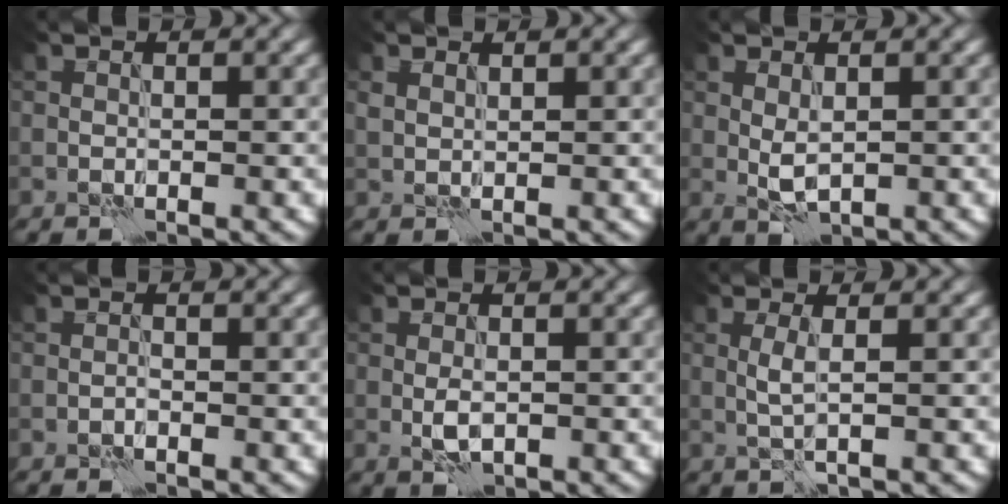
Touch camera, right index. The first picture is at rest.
{"total": 1.1, "force": [0.8, 0.5, 0.5], "torque": [-0.015, 0.000, 0.018]}
{"total": 2.0, "force": [0.3, 1.0, 1.7], "torque": [-0.040, -0.002, 0.010]}
{"total": 0.5, "force": [-0.4, 0.1, 0.3], "torque": [-0.005, 0.003, -0.009]}
{"total": 1.8, "force": [-0.3, 0.9, 1.5], "torque": [-0.032, -0.002, -0.005]}
{"total": 1.5, "force": [0.2, 0.1, 1.5], "torque": [-0.035, 0.003, 0.003]}